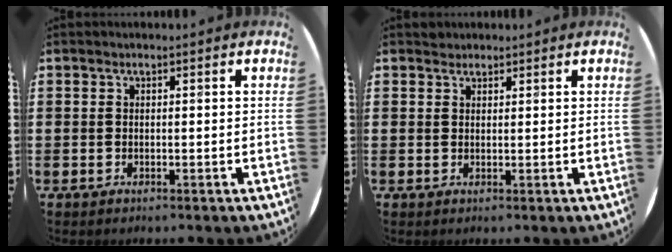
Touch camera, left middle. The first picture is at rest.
{"total": 1.1, "force": [1.0, 0.4, -0.2], "torque": [0.003, 0.003, 0.020]}